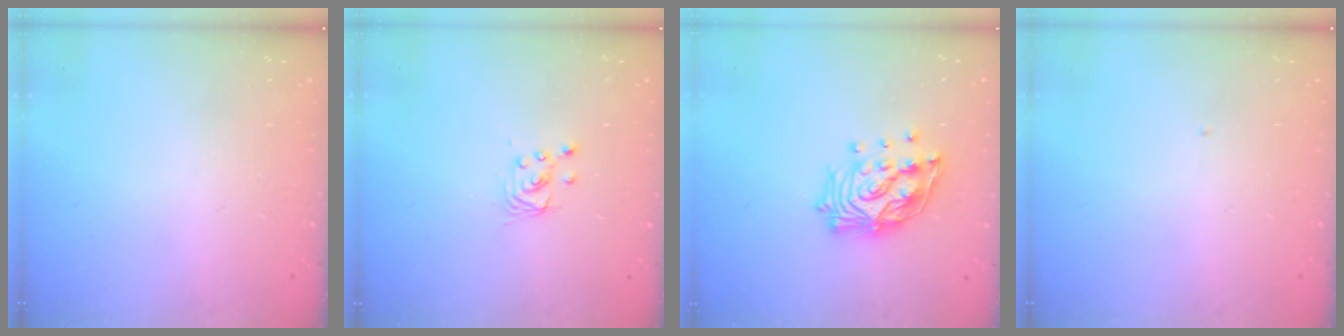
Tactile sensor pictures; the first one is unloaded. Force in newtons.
{"total": 2.8, "press": 2.8, "slide": 0.2}
{"total": 14.1, "press": 14.0, "slide": 1.4}
{"total": 0.0}